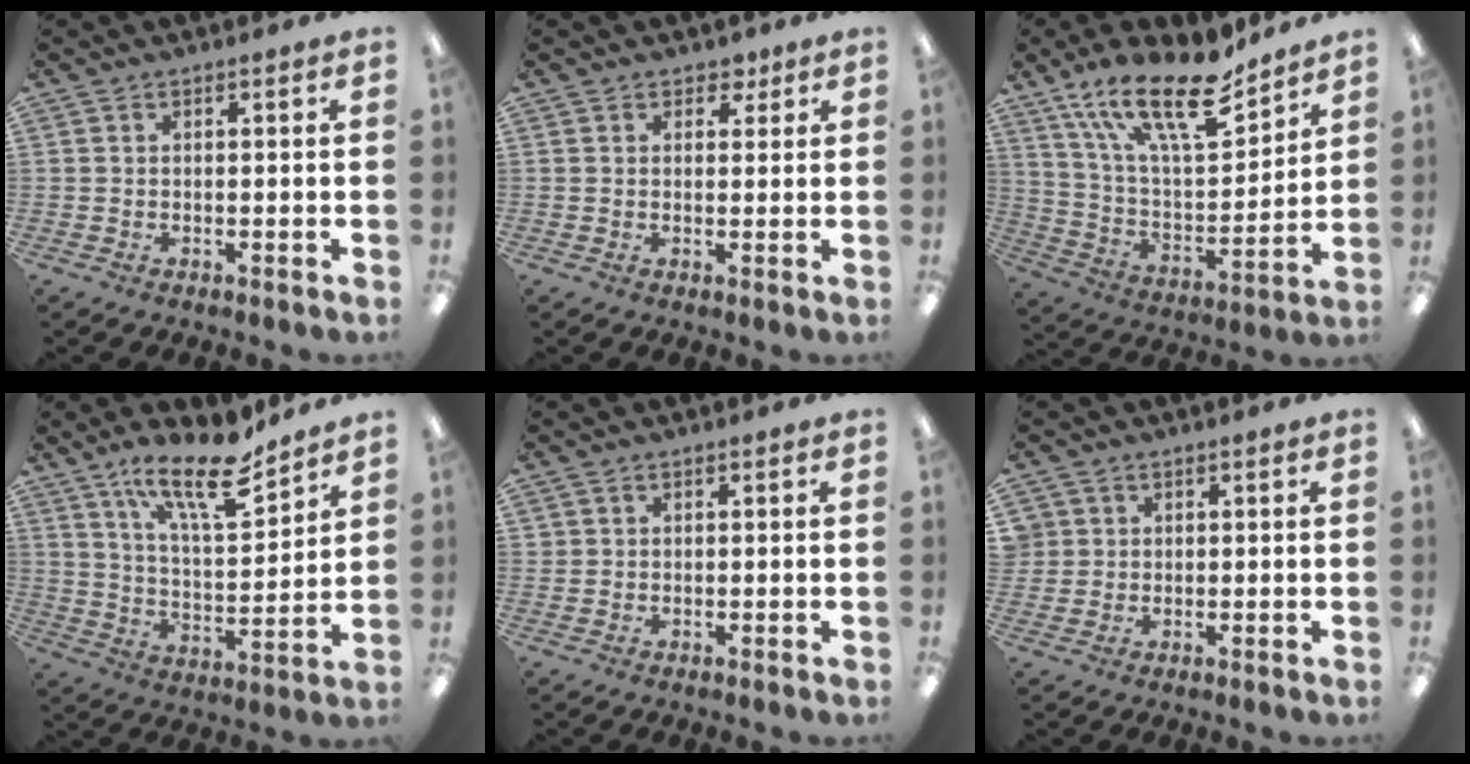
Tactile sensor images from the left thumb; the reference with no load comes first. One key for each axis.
{"total": 3.0, "fx": 1.8, "fy": 2.2, "fz": 0.9, "tx": -0.004, "ty": 0.000, "tz": 0.031}
{"total": 20.8, "fx": 14.8, "fy": 7.0, "fz": 12.8, "tx": -0.228, "ty": -0.089, "tz": 0.257}
{"total": 16.4, "fx": 12.2, "fy": 4.7, "fz": 9.9, "tx": -0.167, "ty": -0.071, "tz": 0.204}
{"total": 1.1, "fx": 0.4, "fy": 1.0, "fz": -0.1, "tx": 0.001, "ty": 0.003, "tz": 0.006}
{"total": 2.9, "fx": 0.9, "fy": 2.7, "fz": -0.2, "tx": 0.003, "ty": 0.002, "tz": 0.015}